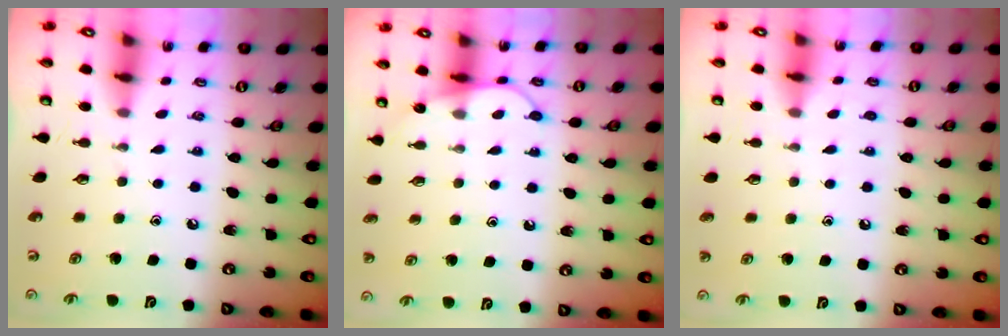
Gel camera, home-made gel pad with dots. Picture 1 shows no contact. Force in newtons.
{"total": 8.5, "press": 8.4, "slide": 0.5}
{"total": 2.6, "press": 2.6, "slide": 0.3}